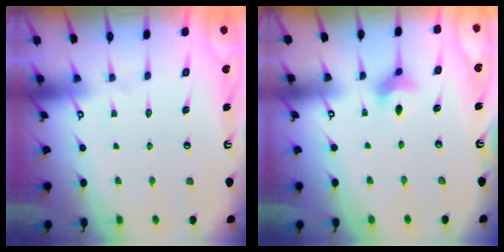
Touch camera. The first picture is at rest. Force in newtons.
{"total": 3.9, "press": 3.8, "slide": 0.8}